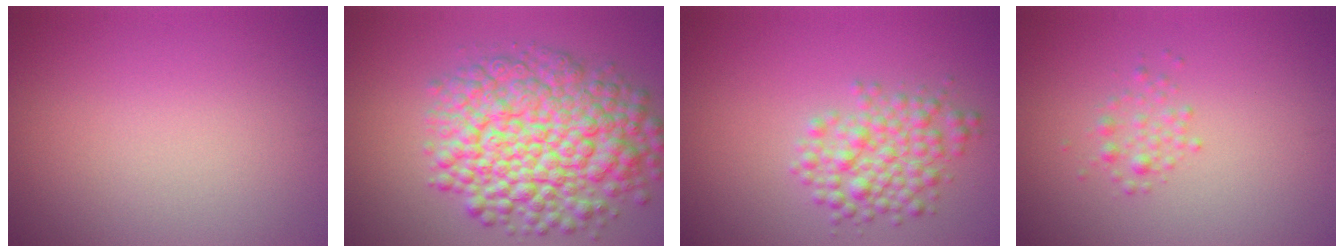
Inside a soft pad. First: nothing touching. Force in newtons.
{"total": 10.5, "press": 10.5, "slide": 0.3}
{"total": 3.9, "press": 3.9, "slide": 0.2}
{"total": 1.4, "press": 1.4, "slide": 0.1}